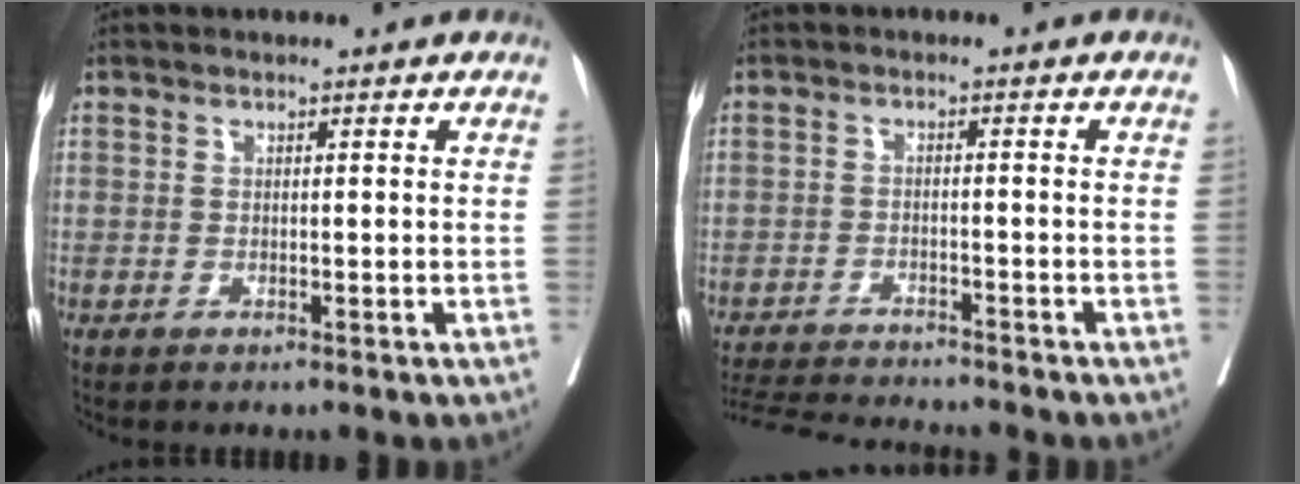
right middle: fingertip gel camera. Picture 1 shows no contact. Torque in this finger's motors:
{"motor_torque": [0.05, -0.26, 0.03, 0.02]}